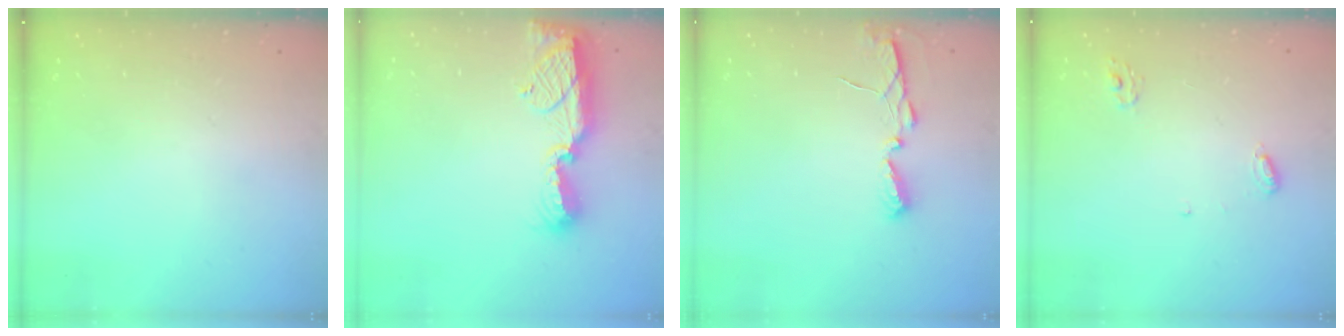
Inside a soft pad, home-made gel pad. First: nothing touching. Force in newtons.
{"total": 13.3, "press": 12.2, "slide": 5.5}
{"total": 4.9, "press": 4.9, "slide": 0.3}
{"total": 4.7, "press": 4.7, "slide": 0.4}